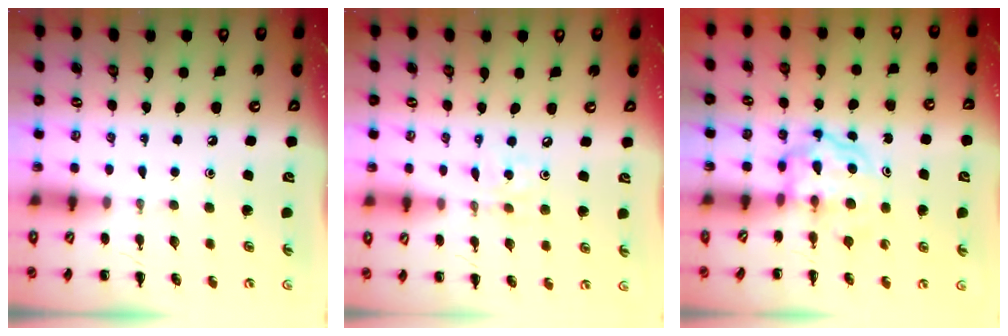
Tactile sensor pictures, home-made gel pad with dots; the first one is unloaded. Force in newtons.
{"total": 3.1, "press": 3.1, "slide": 0.5}
{"total": 3.6, "press": 3.6, "slide": 0.4}